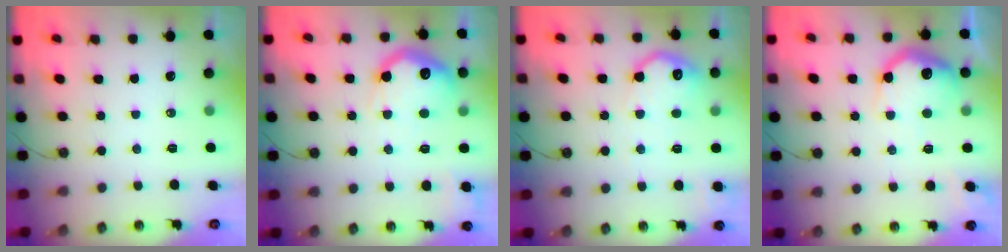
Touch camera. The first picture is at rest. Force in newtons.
{"total": 17.3, "press": 17.3, "slide": 0.4}
{"total": 13.7, "press": 13.6, "slide": 0.7}
{"total": 15.9, "press": 15.9, "slide": 0.9}